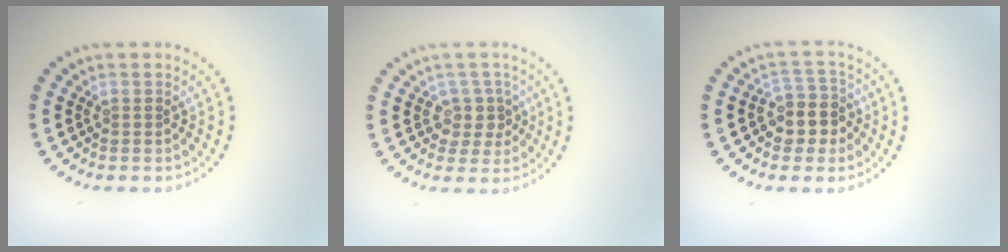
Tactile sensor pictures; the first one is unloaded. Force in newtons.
{"total": 2.2, "press": 1.9, "slide": 1.2}
{"total": 3.1, "press": 2.7, "slide": 1.4}